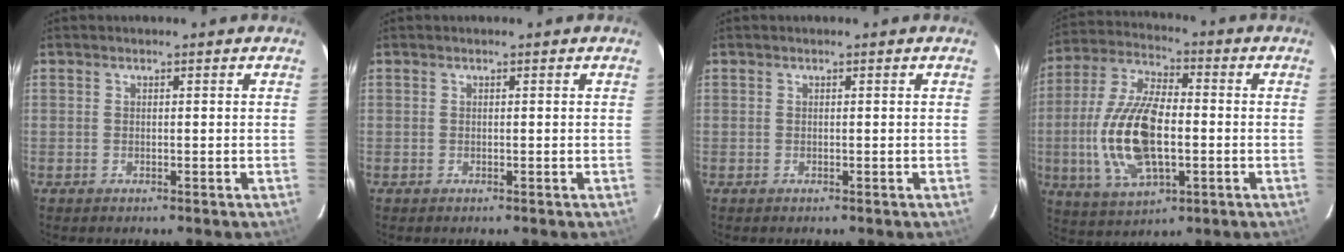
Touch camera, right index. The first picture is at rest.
{"total": 0.0}
{"total": 0.0}
{"total": 17.0, "force": [-2.4, 7.7, 15.0], "torque": [-0.316, 0.000, -0.041]}